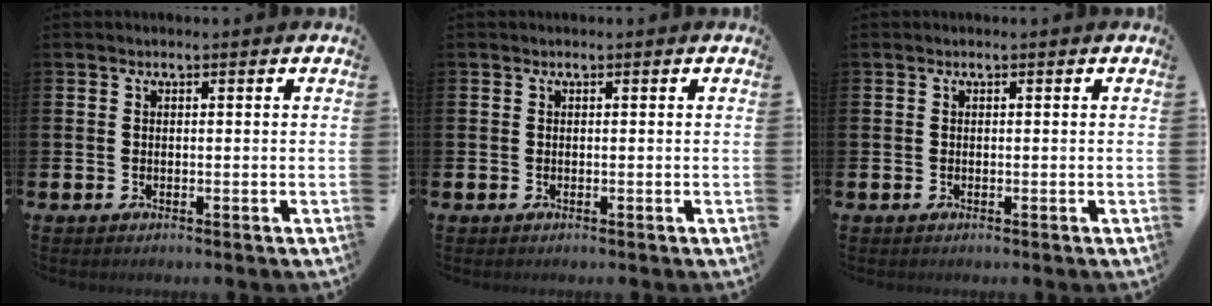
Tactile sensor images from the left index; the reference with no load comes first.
{"total": 0.0}
{"total": 0.0}